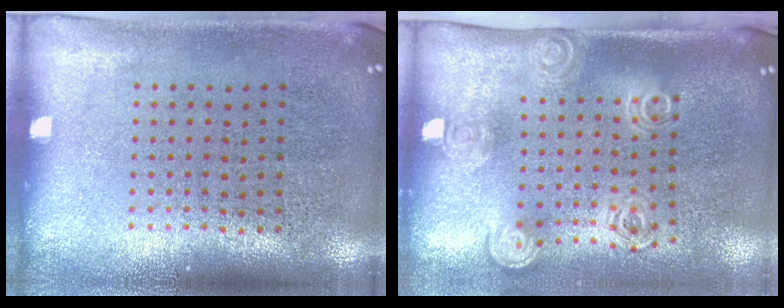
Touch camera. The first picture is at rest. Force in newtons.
{"total": 2.0, "press": 1.4, "slide": 1.4}